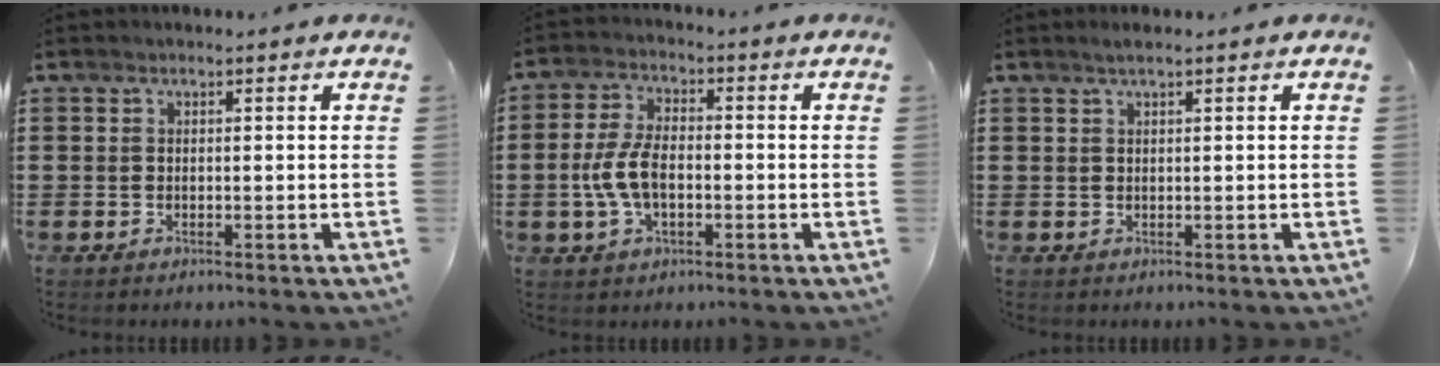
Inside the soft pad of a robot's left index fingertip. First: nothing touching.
{"total": 6.9, "force": [-1.3, 3.4, 5.8], "torque": [-0.136, -0.001, -0.031]}
{"total": 1.0, "force": [0.5, 0.0, 0.9], "torque": [-0.016, 0.001, 0.009]}